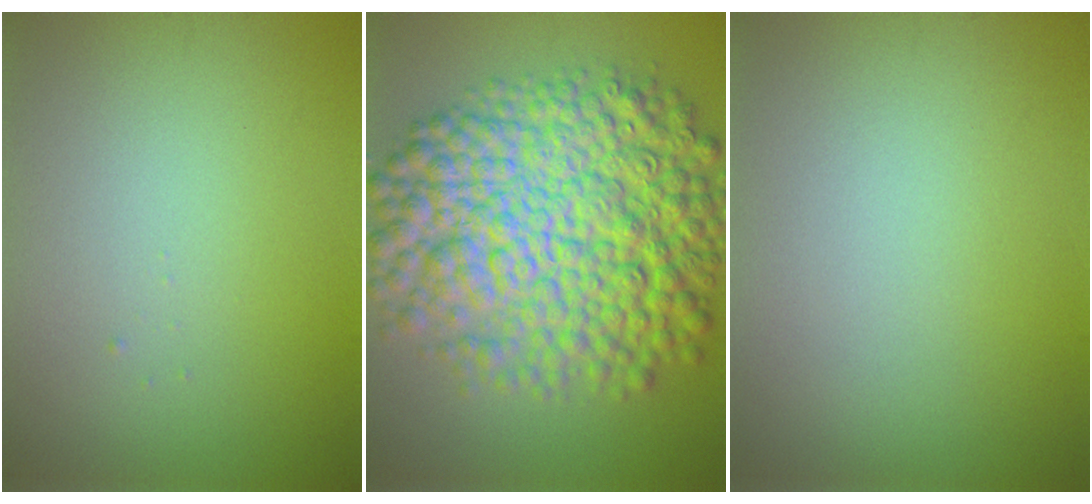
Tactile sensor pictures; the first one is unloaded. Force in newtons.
{"total": 12.9, "press": 12.9, "slide": 0.0}
{"total": 0.0}